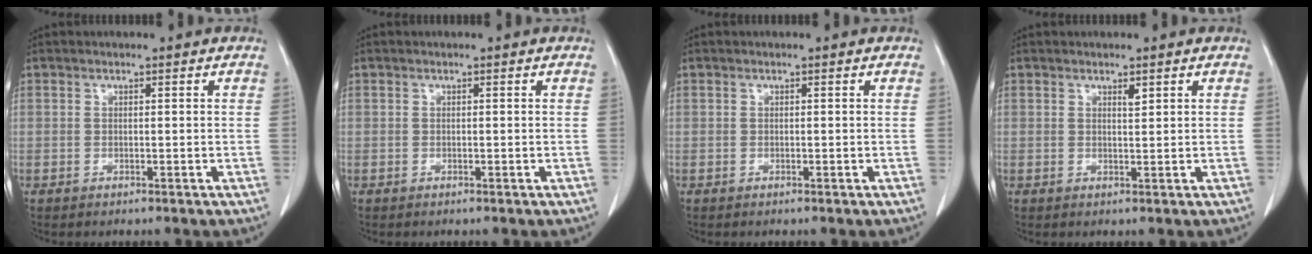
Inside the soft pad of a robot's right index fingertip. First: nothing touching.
{"total": 0.0}
{"total": 0.0}
{"total": 1.0, "force": [0.7, 0.2, 0.7], "torque": [-0.015, -0.006, 0.012]}